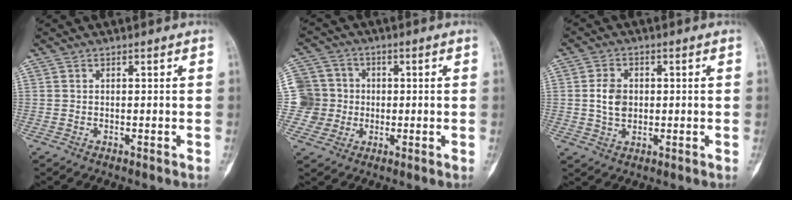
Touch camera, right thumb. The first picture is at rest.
{"total": 9.8, "force": [-0.2, 9.7, 1.0], "torque": [0.008, 0.026, -0.004]}
{"total": 5.3, "force": [0.3, 4.0, 3.5], "torque": [-0.051, 0.001, 0.006]}